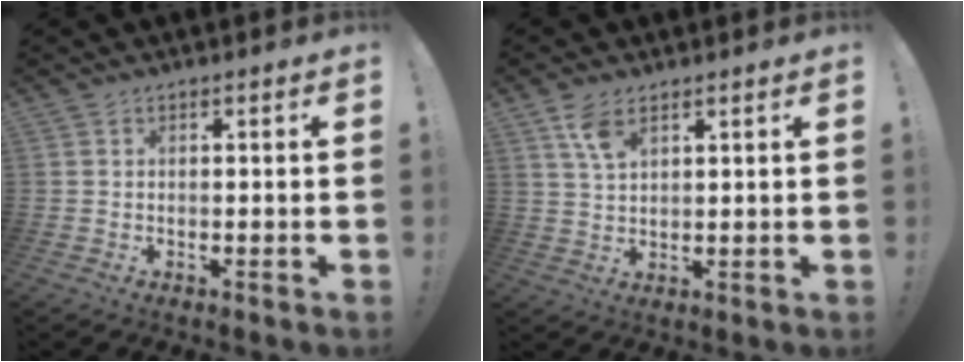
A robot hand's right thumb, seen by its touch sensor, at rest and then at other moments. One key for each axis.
{"total": 5.8, "fx": 3.6, "fy": 2.6, "fz": 3.8, "tx": -0.073, "ty": -0.012, "tz": 0.067}